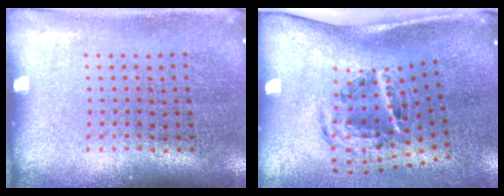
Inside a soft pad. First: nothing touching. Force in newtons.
{"total": 1.9, "press": 1.2, "slide": 1.4}